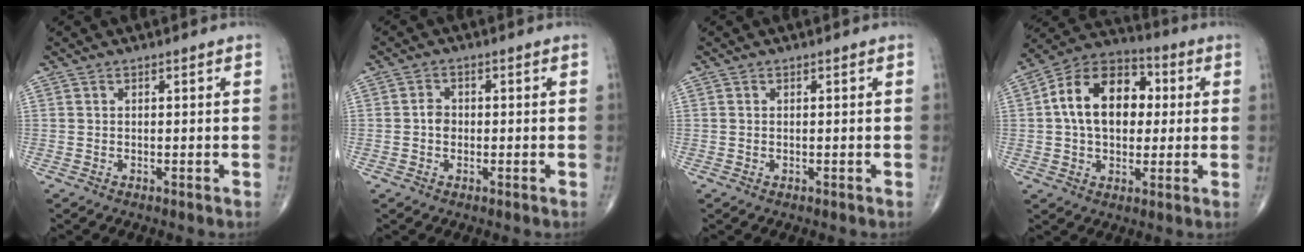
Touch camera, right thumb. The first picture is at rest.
{"total": 2.4, "force": [-0.3, 1.9, 1.3], "torque": [-0.013, 0.007, -0.009]}
{"total": 0.0}
{"total": 16.7, "force": [2.2, 11.2, 12.1], "torque": [-0.171, 0.023, 0.027]}